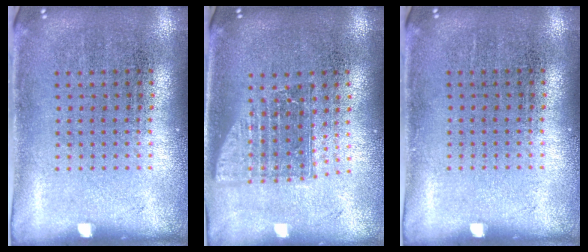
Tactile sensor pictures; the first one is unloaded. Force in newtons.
{"total": 1.6, "press": 1.3, "slide": 1.0}
{"total": 0.0}